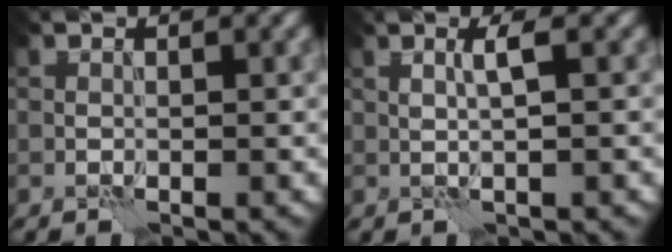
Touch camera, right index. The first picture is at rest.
{"total": 1.7, "force": [0.4, 0.1, 1.6], "torque": [-0.033, 0.004, 0.005]}